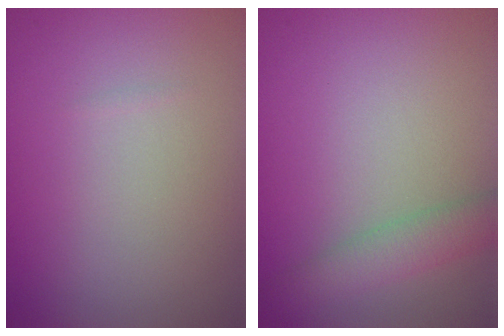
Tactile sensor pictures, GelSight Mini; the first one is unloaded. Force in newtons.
{"total": 3.0, "press": 3.0, "slide": 0.1}